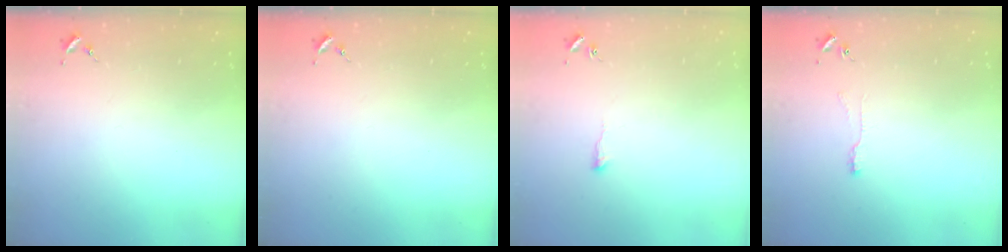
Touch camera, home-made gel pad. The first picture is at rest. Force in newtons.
{"total": 0.0}
{"total": 3.9, "press": 3.9, "slide": 0.5}
{"total": 5.1, "press": 5.0, "slide": 0.6}